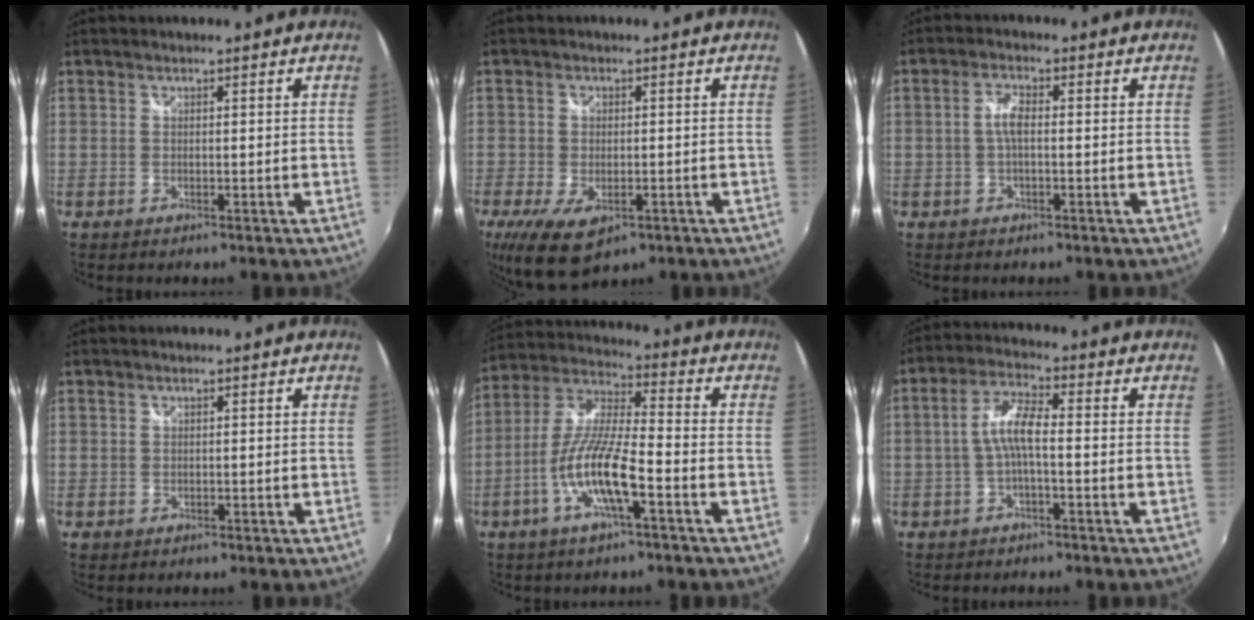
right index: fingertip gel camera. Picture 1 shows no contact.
{"total": 9.8, "force": [-4.9, 5.0, 6.8], "torque": [-0.152, -0.041, -0.079]}
{"total": 3.0, "force": [-0.3, 1.0, 2.8], "torque": [-0.059, 0.007, -0.004]}
{"total": 0.7, "force": [-0.1, 0.7, 0.1], "torque": [0.000, -0.002, -0.003]}
{"total": 12.1, "force": [-5.1, 1.9, 10.8], "torque": [-0.224, -0.005, -0.097]}
{"total": 5.6, "force": [-1.2, 1.2, 5.3], "torque": [-0.114, 0.013, -0.025]}